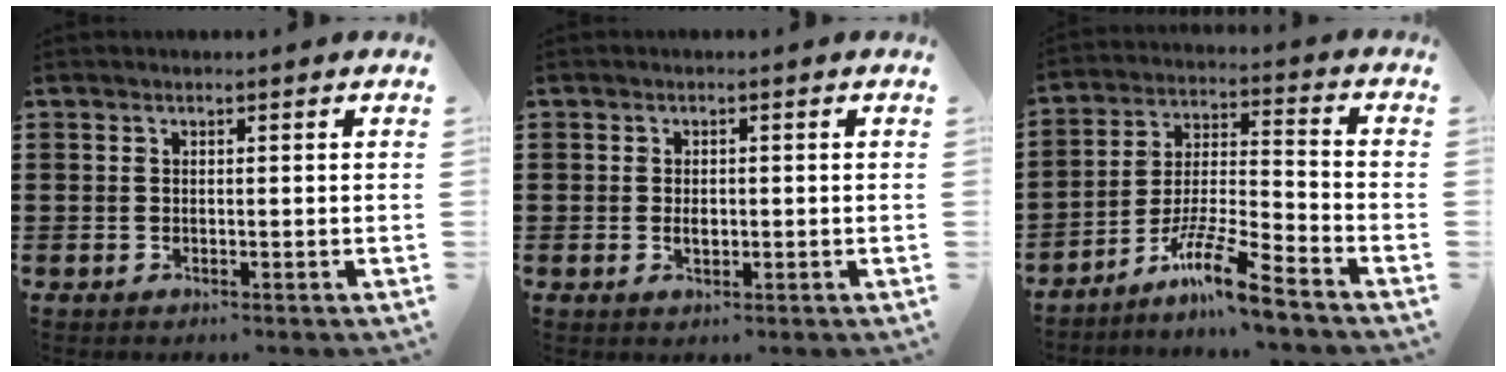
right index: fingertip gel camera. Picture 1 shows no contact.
{"total": 1.7, "force": [-0.2, 0.9, 1.4], "torque": [-0.028, 0.003, -0.003]}
{"total": 10.3, "force": [-8.0, 0.6, 6.4], "torque": [-0.123, 0.009, -0.156]}